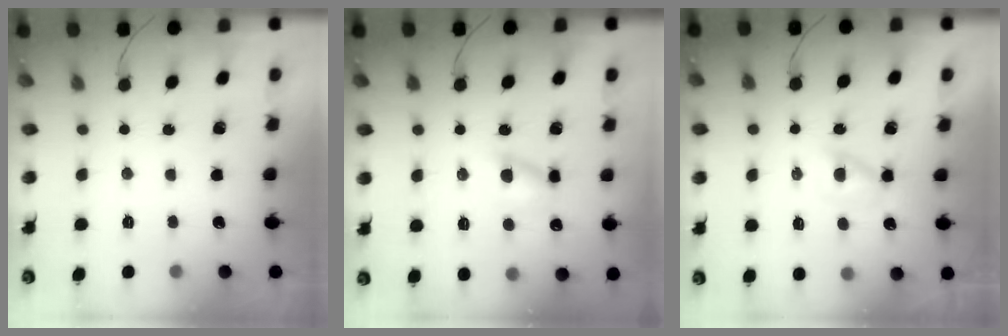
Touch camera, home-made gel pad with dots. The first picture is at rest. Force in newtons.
{"total": 6.7, "press": 6.6, "slide": 1.3}
{"total": 2.3, "press": 2.1, "slide": 1.0}